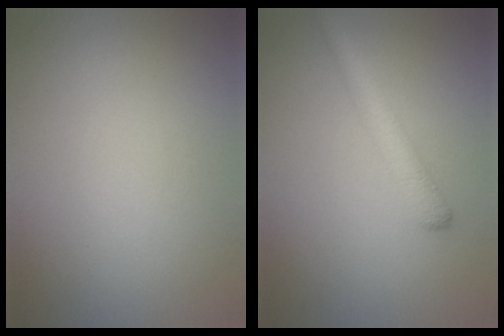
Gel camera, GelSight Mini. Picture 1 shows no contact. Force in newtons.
{"total": 2.7, "press": 2.7, "slide": 0.0}